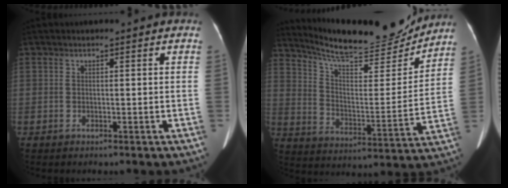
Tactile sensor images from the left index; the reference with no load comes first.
{"total": 19.4, "force": [18.1, 2.5, 6.6], "torque": [-0.115, -0.019, 0.269]}